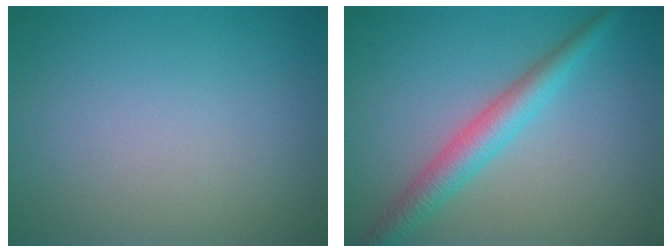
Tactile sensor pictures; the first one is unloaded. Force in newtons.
{"total": 3.7, "press": 3.7, "slide": 0.1}